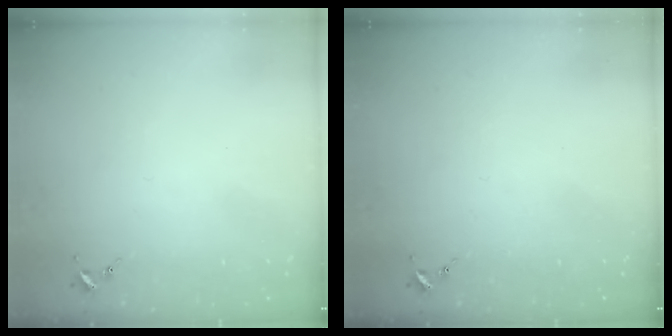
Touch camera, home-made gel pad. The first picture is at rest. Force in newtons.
{"total": 0.0}